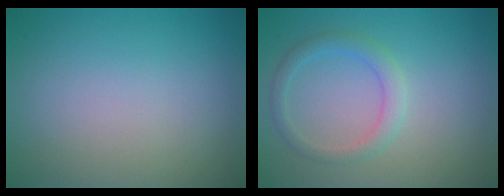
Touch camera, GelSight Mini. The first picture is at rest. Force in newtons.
{"total": 2.1, "press": 2.1, "slide": 0.2}